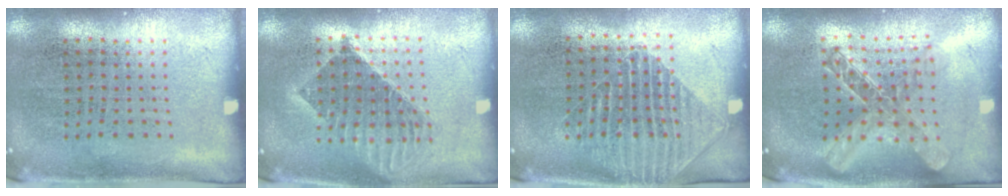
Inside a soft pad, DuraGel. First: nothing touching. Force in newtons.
{"total": 1.5, "press": 1.3, "slide": 0.8}
{"total": 1.4, "press": 1.2, "slide": 0.8}
{"total": 1.9, "press": 1.6, "slide": 1.0}